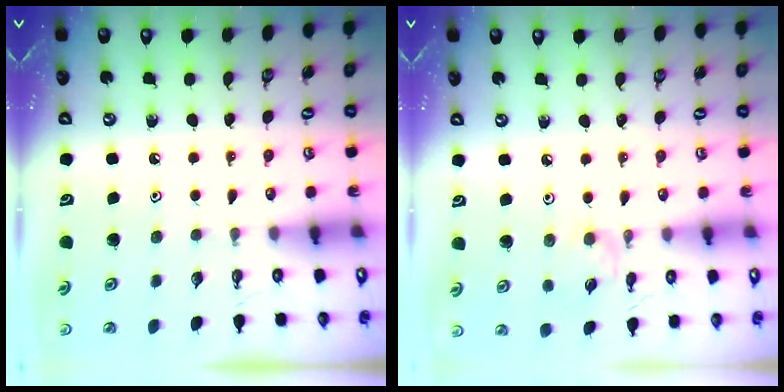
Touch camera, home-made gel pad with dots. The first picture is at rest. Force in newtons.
{"total": 3.7, "press": 3.6, "slide": 0.5}